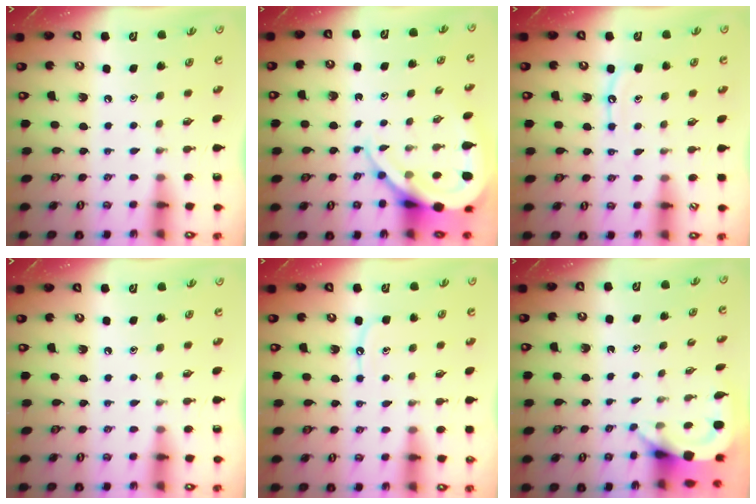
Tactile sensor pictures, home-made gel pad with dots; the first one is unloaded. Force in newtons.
{"total": 10.8, "press": 10.7, "slide": 1.2}
{"total": 7.0, "press": 7.0, "slide": 0.7}
{"total": 0.0}
{"total": 5.9, "press": 5.8, "slide": 0.6}
{"total": 3.8, "press": 3.8, "slide": 0.2}